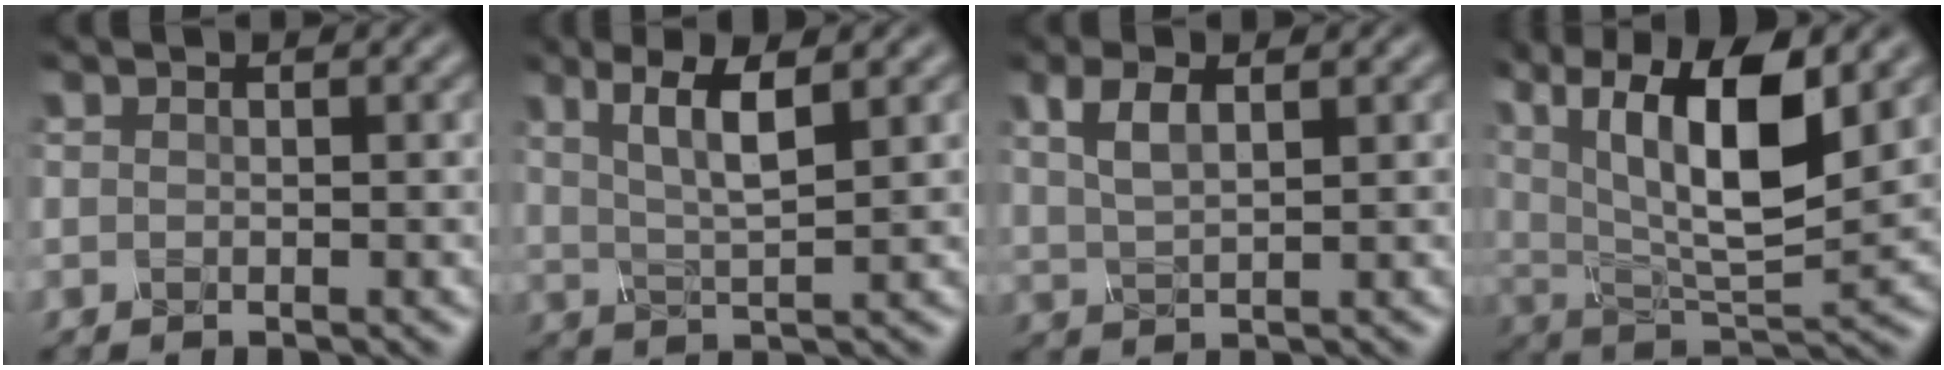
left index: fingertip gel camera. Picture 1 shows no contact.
{"total": 4.5, "force": [1.8, 1.1, 4.0], "torque": [-0.078, -0.005, 0.033]}
{"total": 3.0, "force": [1.1, 1.1, 2.5], "torque": [-0.057, 0.001, 0.023]}
{"total": 12.3, "force": [4.9, 4.5, 10.4], "torque": [-0.187, 0.001, 0.085]}